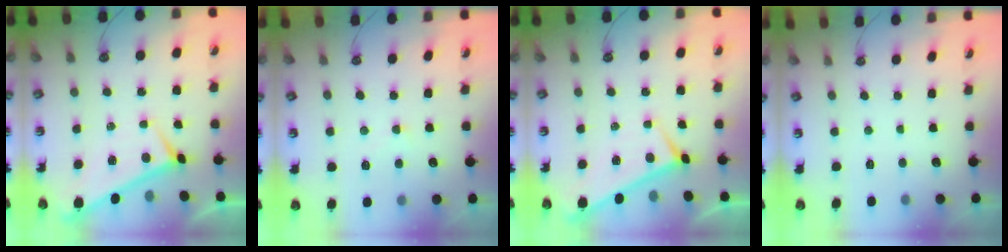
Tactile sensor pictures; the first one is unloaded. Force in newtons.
{"total": 4.2, "press": 4.2, "slide": 0.3}
{"total": 0.0}
{"total": 0.0}